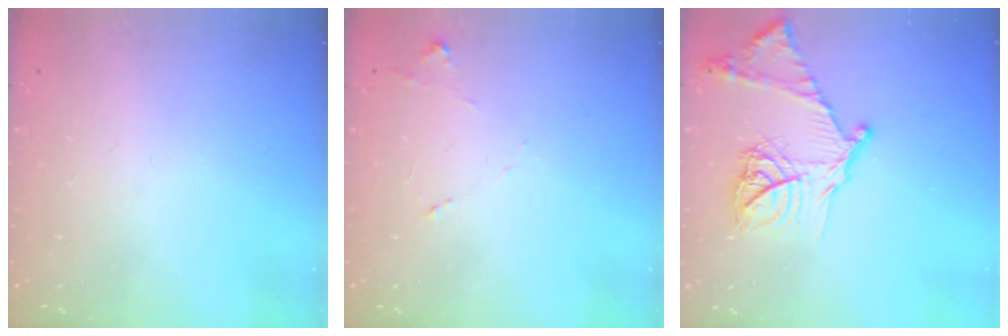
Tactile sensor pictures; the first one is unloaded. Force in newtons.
{"total": 7.6, "press": 7.6, "slide": 0.6}
{"total": 19.1, "press": 19.0, "slide": 1.7}